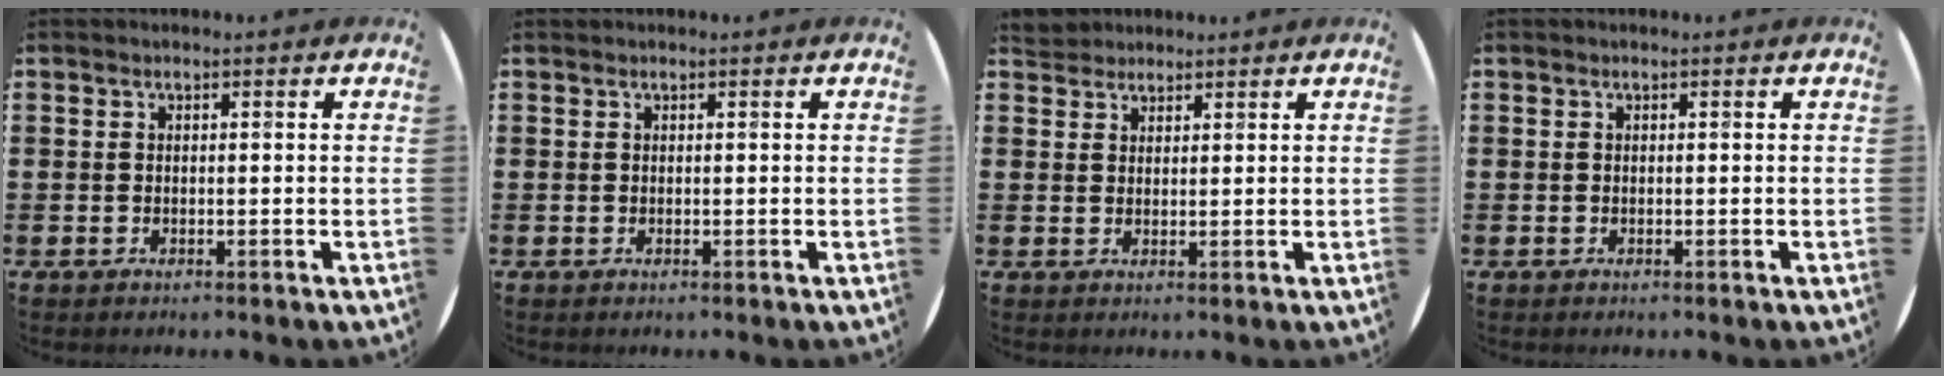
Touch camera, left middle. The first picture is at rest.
{"total": 0.0}
{"total": 2.5, "force": [2.4, 0.9, -0.2], "torque": [-0.002, 0.003, 0.048]}
{"total": 0.0}